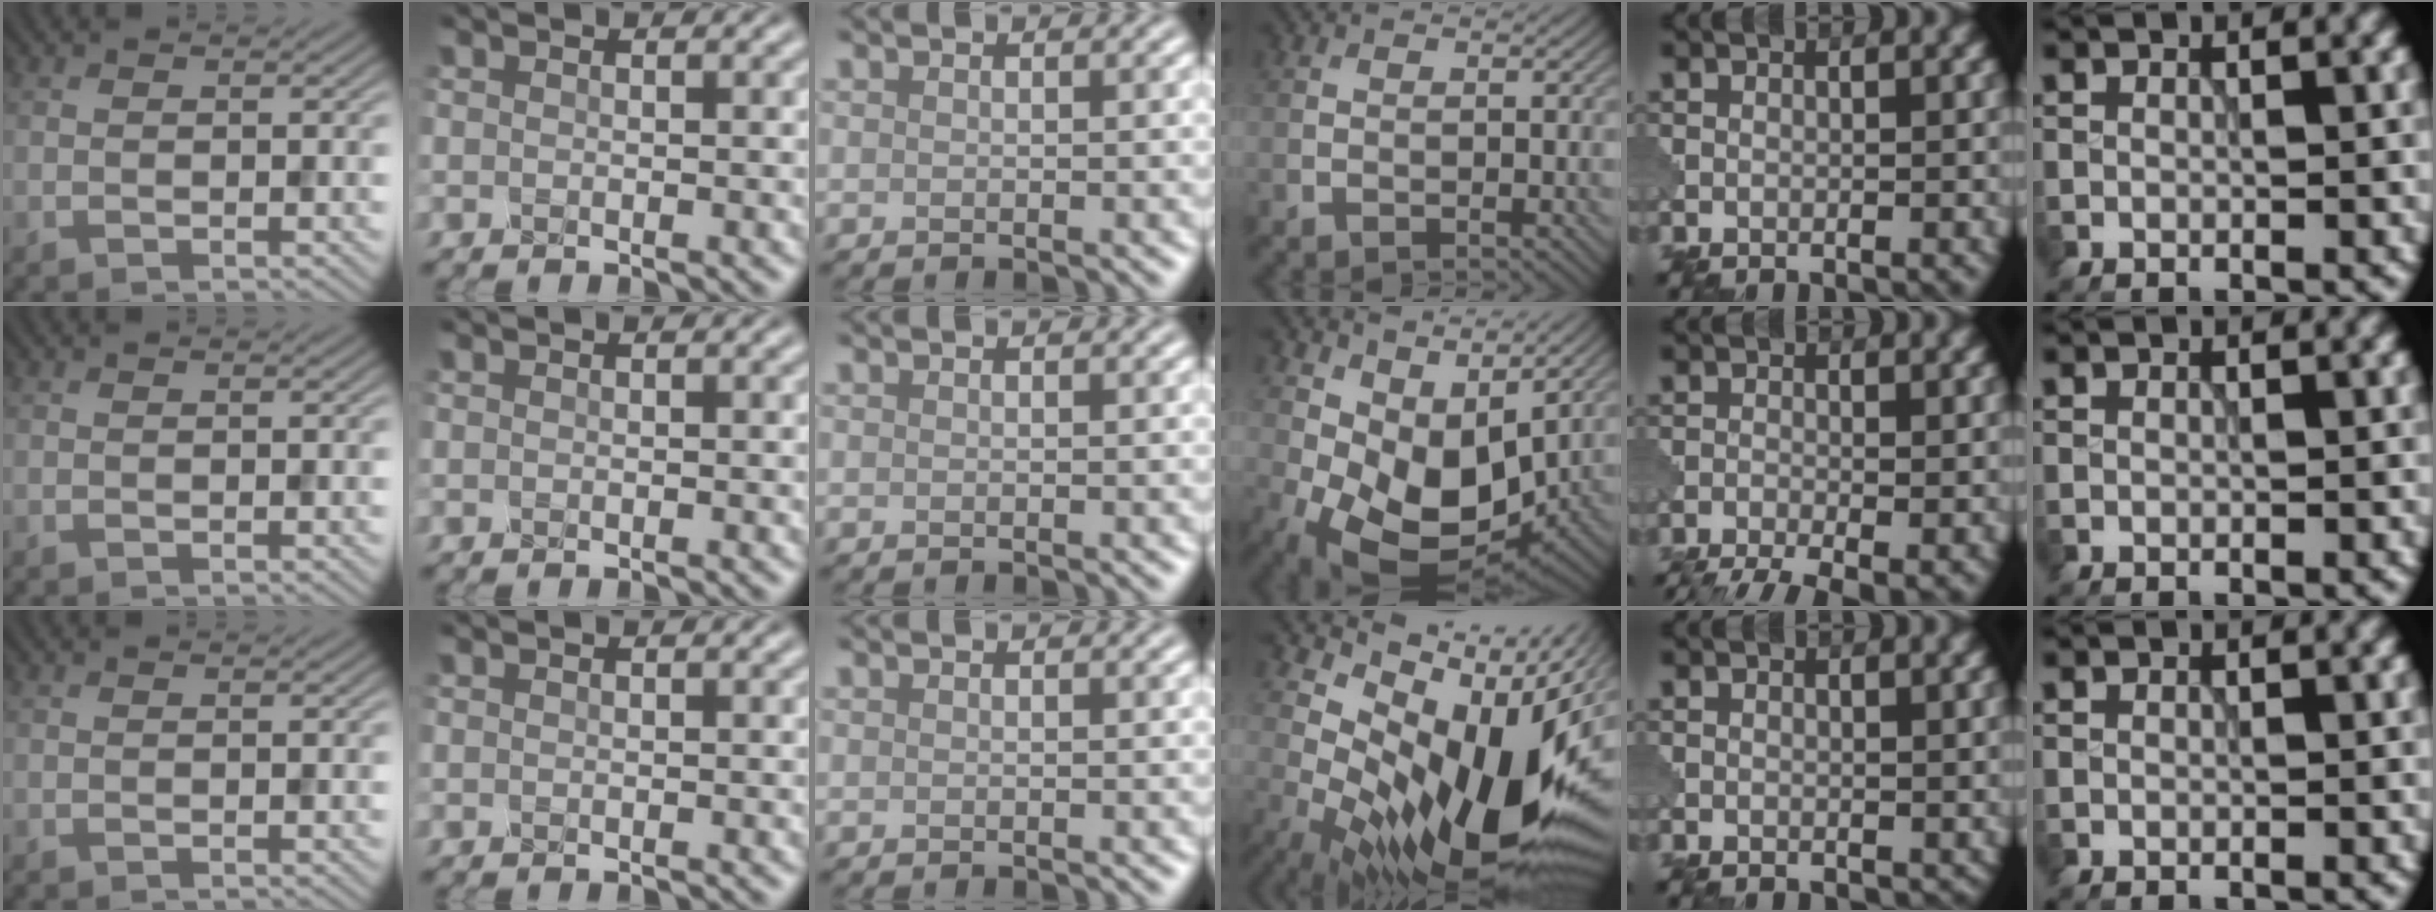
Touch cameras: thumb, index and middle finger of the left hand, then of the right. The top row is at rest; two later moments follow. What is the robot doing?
{"motion": "squeeze", "object": "foam earplug"}